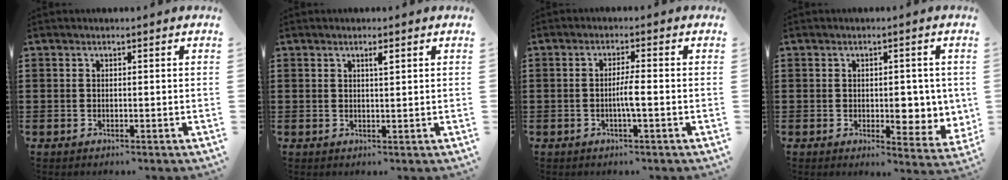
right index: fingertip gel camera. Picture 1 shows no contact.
{"total": 1.3, "force": [0.7, 0.2, 1.1], "torque": [-0.022, 0.002, 0.011]}
{"total": 2.9, "force": [-0.6, 0.1, 2.8], "torque": [-0.051, -0.002, -0.013]}
{"total": 5.0, "force": [0.1, 3.0, 4.0], "torque": [-0.046, -0.003, -0.004]}